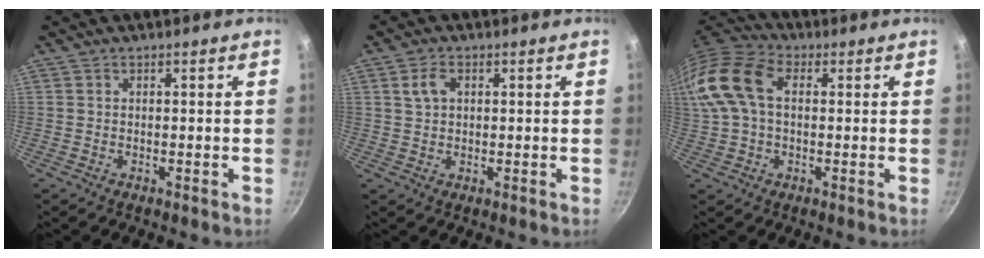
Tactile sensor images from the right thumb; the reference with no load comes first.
{"total": 3.5, "force": [1.1, 2.4, 2.3], "torque": [-0.035, 0.004, 0.019]}
{"total": 14.5, "force": [2.6, 9.2, 10.9], "torque": [-0.217, 0.027, 0.031]}